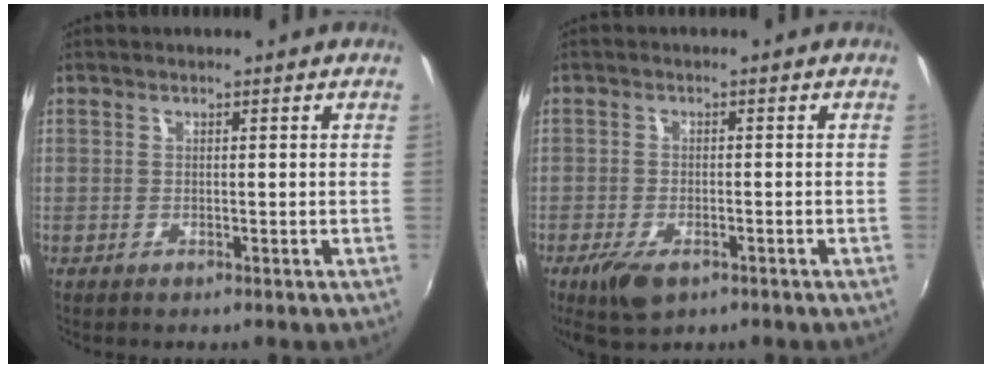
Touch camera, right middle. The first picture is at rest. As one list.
[{"total": 6.4, "force": [-3.8, 2.9, 4.3], "torque": [-0.102, -0.023, -0.067]}]